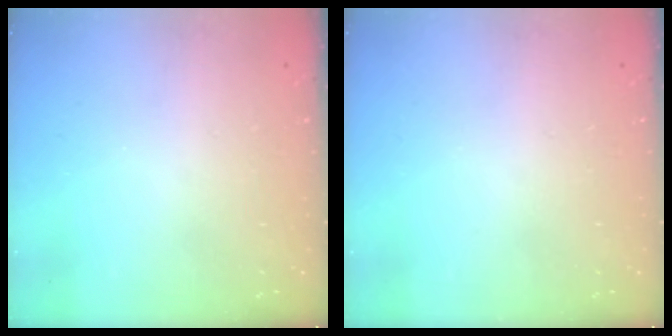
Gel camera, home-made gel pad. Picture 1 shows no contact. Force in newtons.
{"total": 0.0}